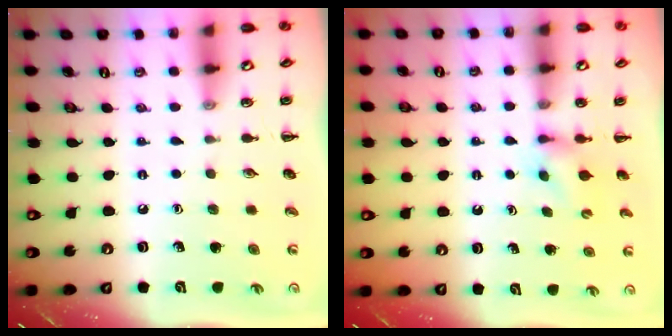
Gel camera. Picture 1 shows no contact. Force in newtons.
{"total": 3.8, "press": 3.6, "slide": 1.2}